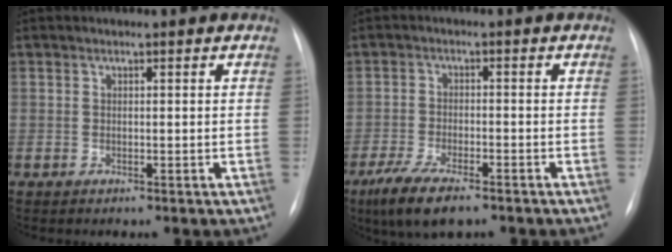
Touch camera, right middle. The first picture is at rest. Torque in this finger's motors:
{"motor_torque": [1.03, -0.88, 0.29, 0.07]}